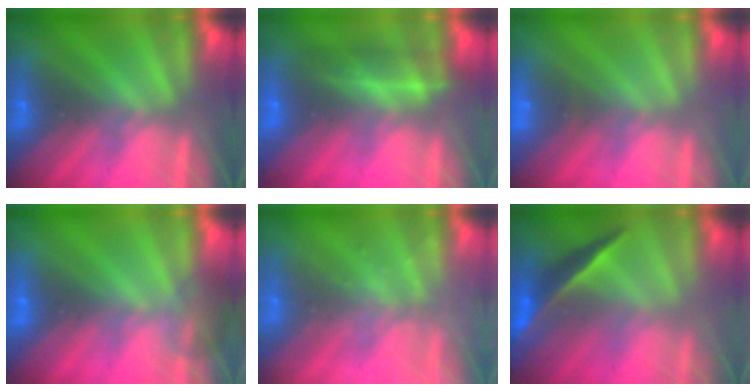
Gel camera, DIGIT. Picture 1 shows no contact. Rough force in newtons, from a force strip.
{"total": 2.2}
{"total": 2.0}
{"total": 4.5}
{"total": 1.7}
{"total": 1.9}